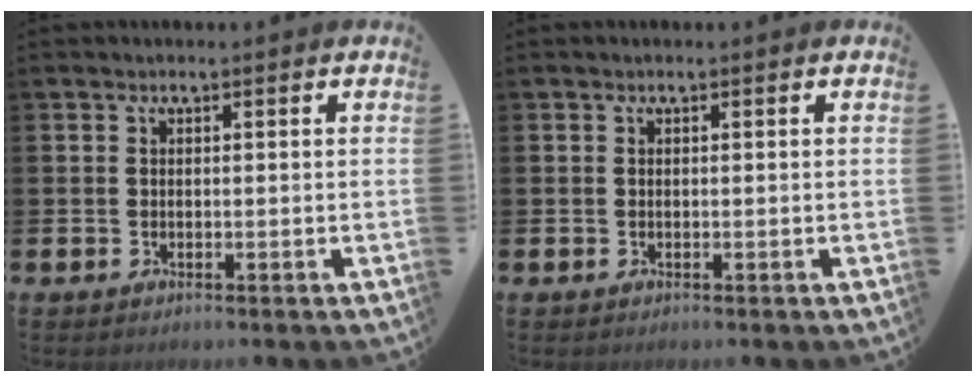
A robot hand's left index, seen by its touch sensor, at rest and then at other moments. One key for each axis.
{"total": 0.0}